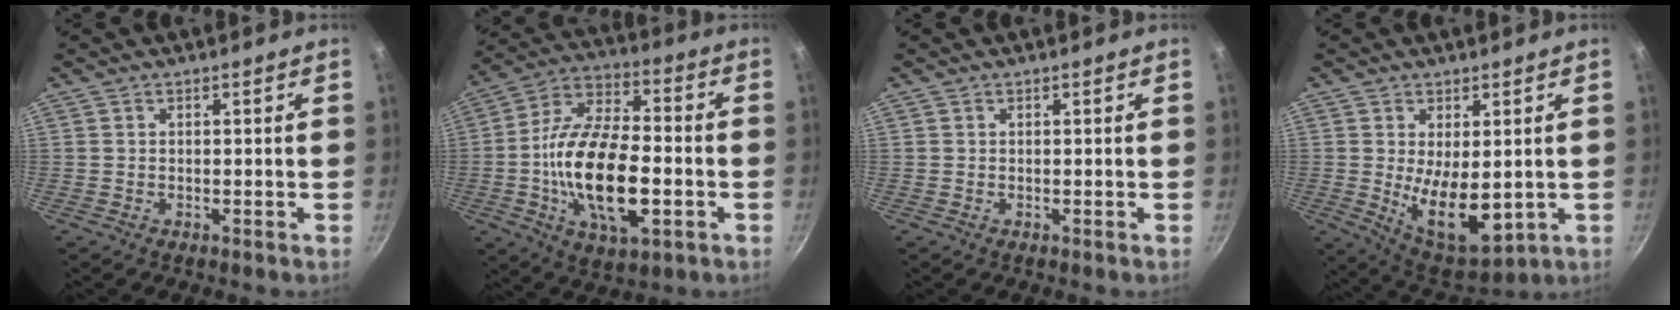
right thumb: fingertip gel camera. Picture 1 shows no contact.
{"total": 21.0, "force": [-4.1, 10.2, 17.9], "torque": [-0.320, 0.023, -0.078]}
{"total": 0.0}
{"total": 11.9, "force": [-0.3, 6.0, 10.3], "torque": [-0.138, -0.027, 0.019]}